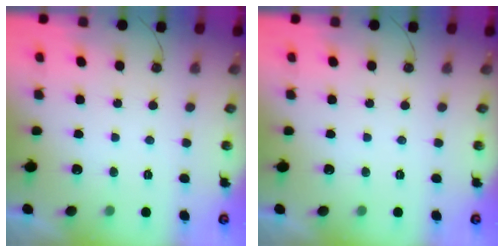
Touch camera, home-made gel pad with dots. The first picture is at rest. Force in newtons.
{"total": 0.0}